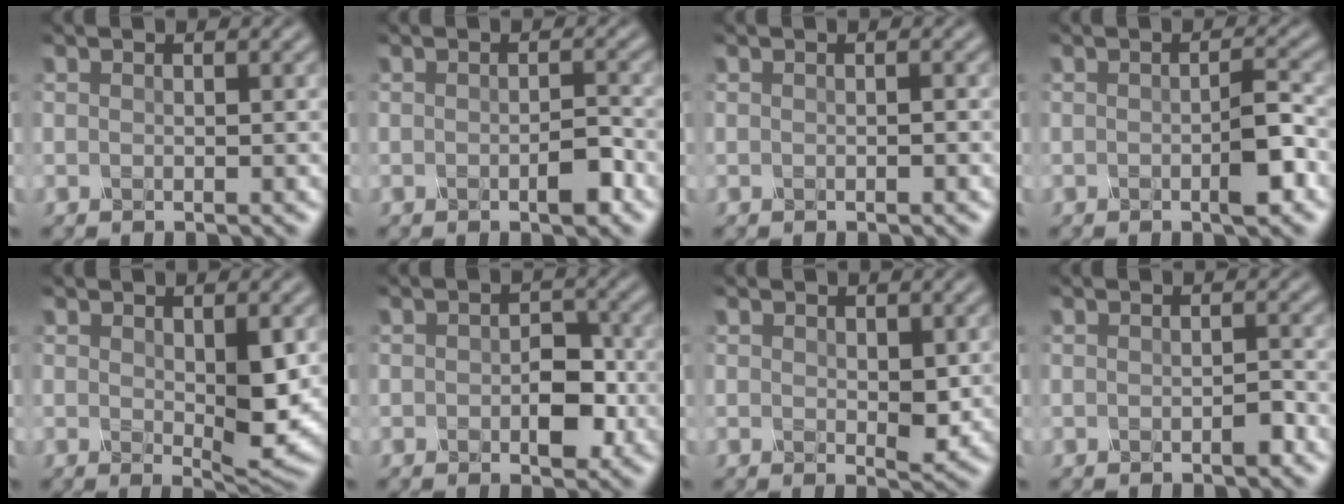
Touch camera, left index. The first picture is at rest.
{"total": 2.0, "force": [-1.0, 0.4, 1.6], "torque": [-0.032, 0.005, -0.018]}
{"total": 1.0, "force": [-0.3, 0.5, 0.8], "torque": [0.002, 0.007, -0.009]}
{"total": 2.5, "force": [-0.9, 0.4, 2.3], "torque": [-0.043, 0.005, -0.017]}
{"total": 3.8, "force": [0.1, 1.1, 3.6], "torque": [-0.067, -0.007, 0.005]}
{"total": 2.9, "force": [-0.8, 1.6, 2.3], "torque": [-0.038, 0.005, -0.013]}
{"total": 1.8, "force": [0.1, 0.8, 1.6], "torque": [-0.028, -0.002, 0.006]}
{"total": 1.2, "force": [-0.8, 0.1, 0.8], "torque": [-0.017, 0.005, -0.013]}